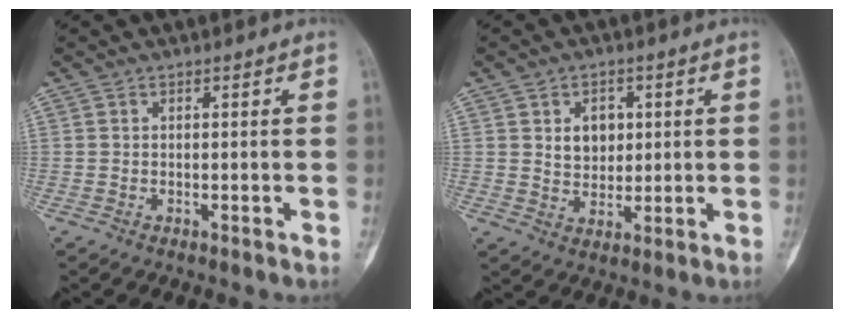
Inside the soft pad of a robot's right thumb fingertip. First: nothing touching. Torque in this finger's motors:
{"motor_torque": [-0.02, -0.07, 0.84, 0.16, 0.02]}